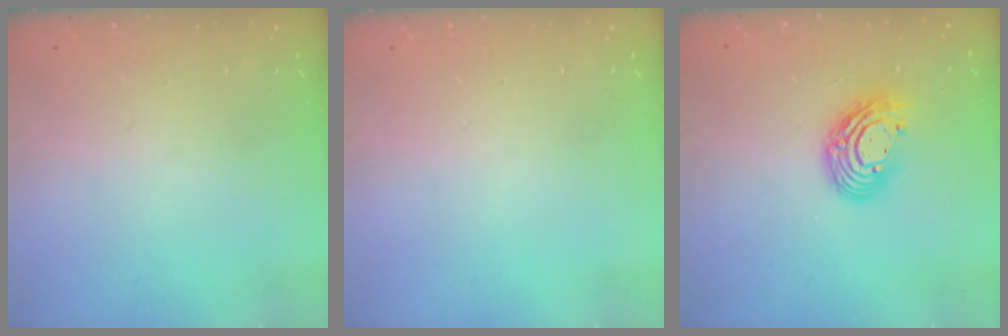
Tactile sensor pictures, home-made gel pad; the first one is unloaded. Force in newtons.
{"total": 0.0}
{"total": 11.7, "press": 11.7, "slide": 0.9}